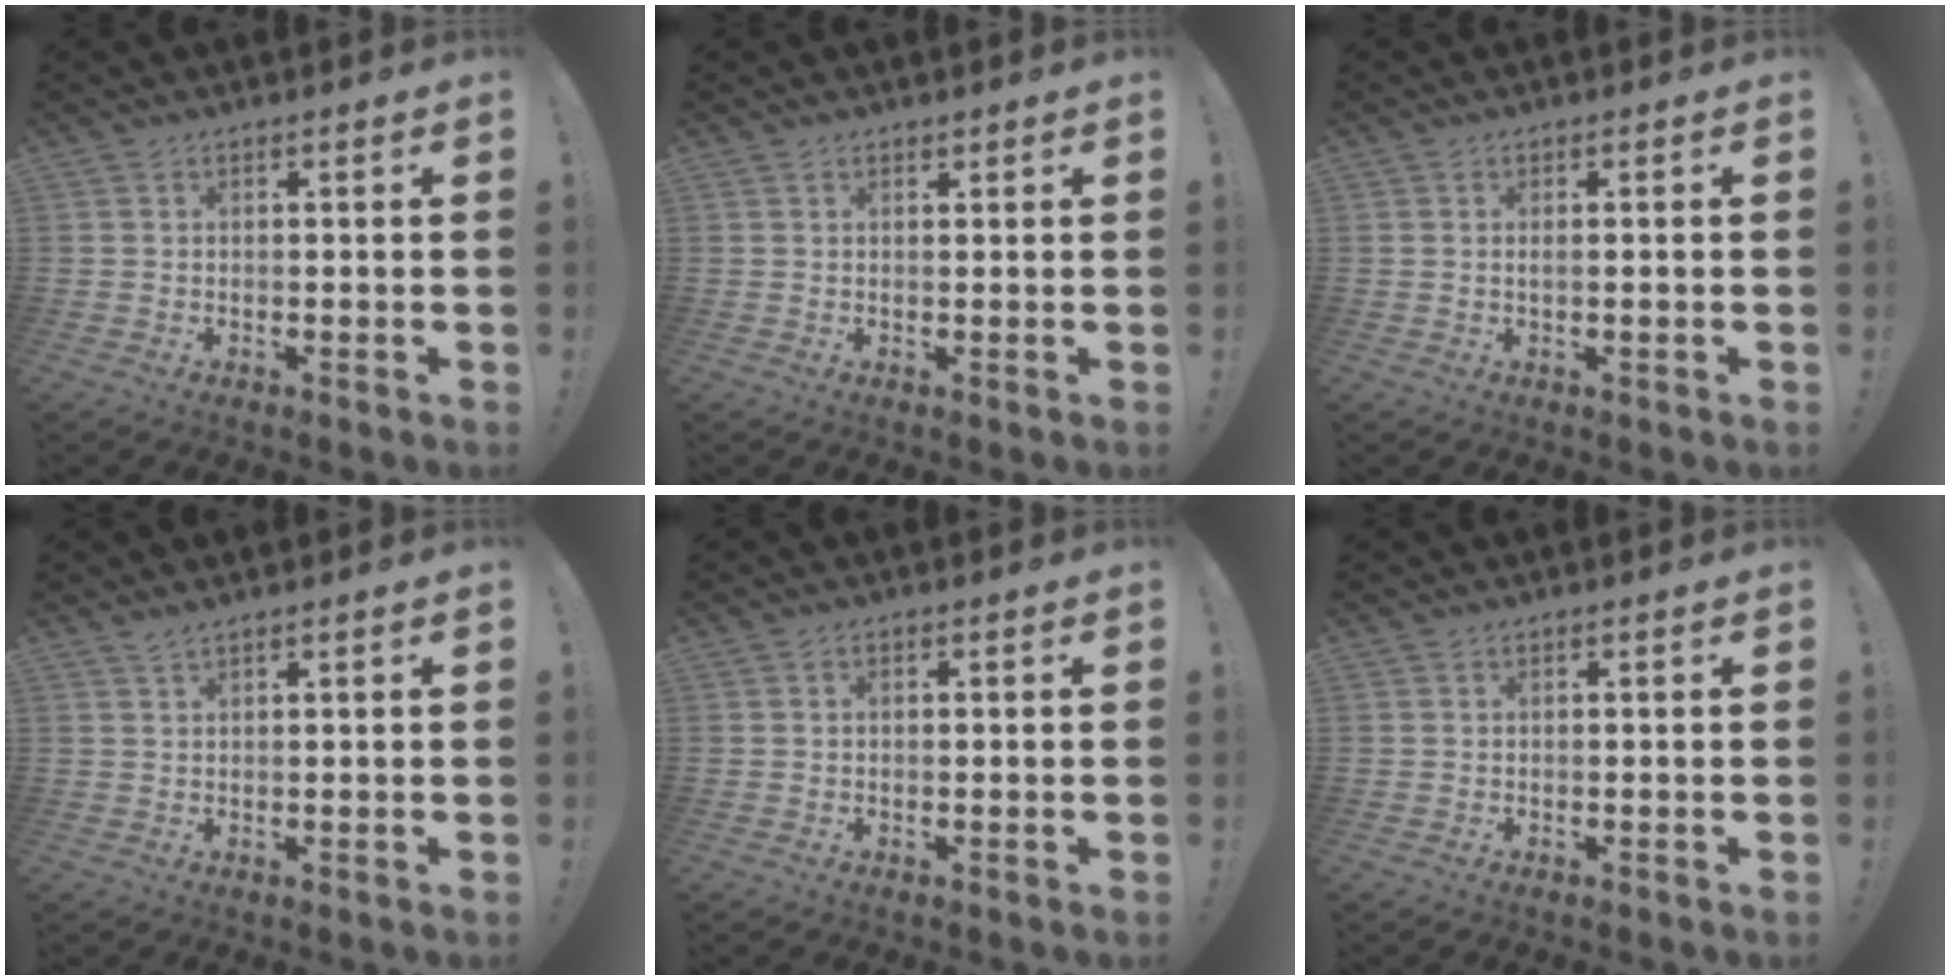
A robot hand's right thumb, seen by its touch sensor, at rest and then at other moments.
{"total": 0.7, "force": [0.6, 0.3, 0.1], "torque": [0.004, -0.004, 0.012]}
{"total": 1.0, "force": [0.4, 0.2, 0.9], "torque": [-0.011, -0.002, 0.005]}
{"total": 1.3, "force": [1.1, -0.1, 0.7], "torque": [-0.016, -0.003, 0.020]}
{"total": 0.7, "force": [-0.1, 0.5, 0.5], "torque": [-0.016, 0.005, -0.001]}
{"total": 0.0}